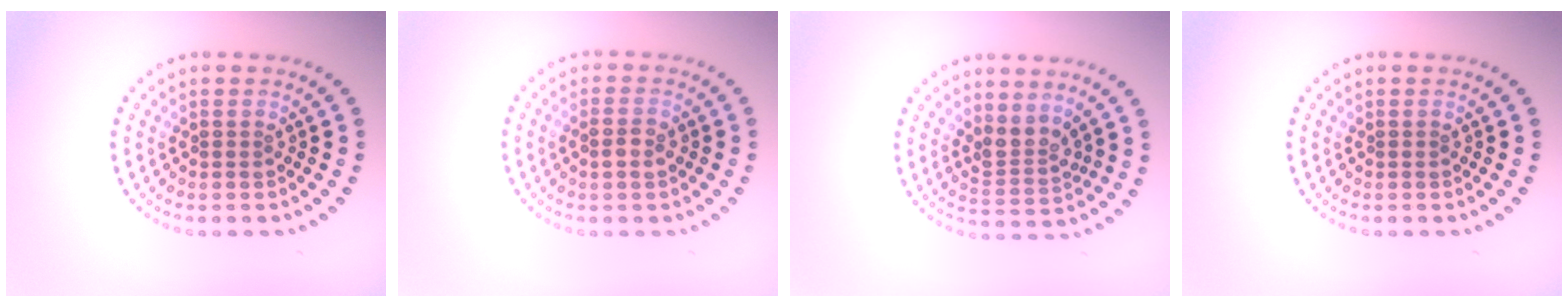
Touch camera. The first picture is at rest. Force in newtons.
{"total": 1.8, "press": 1.8, "slide": 0.3}
{"total": 2.5, "press": 2.0, "slide": 1.6}
{"total": 0.0}